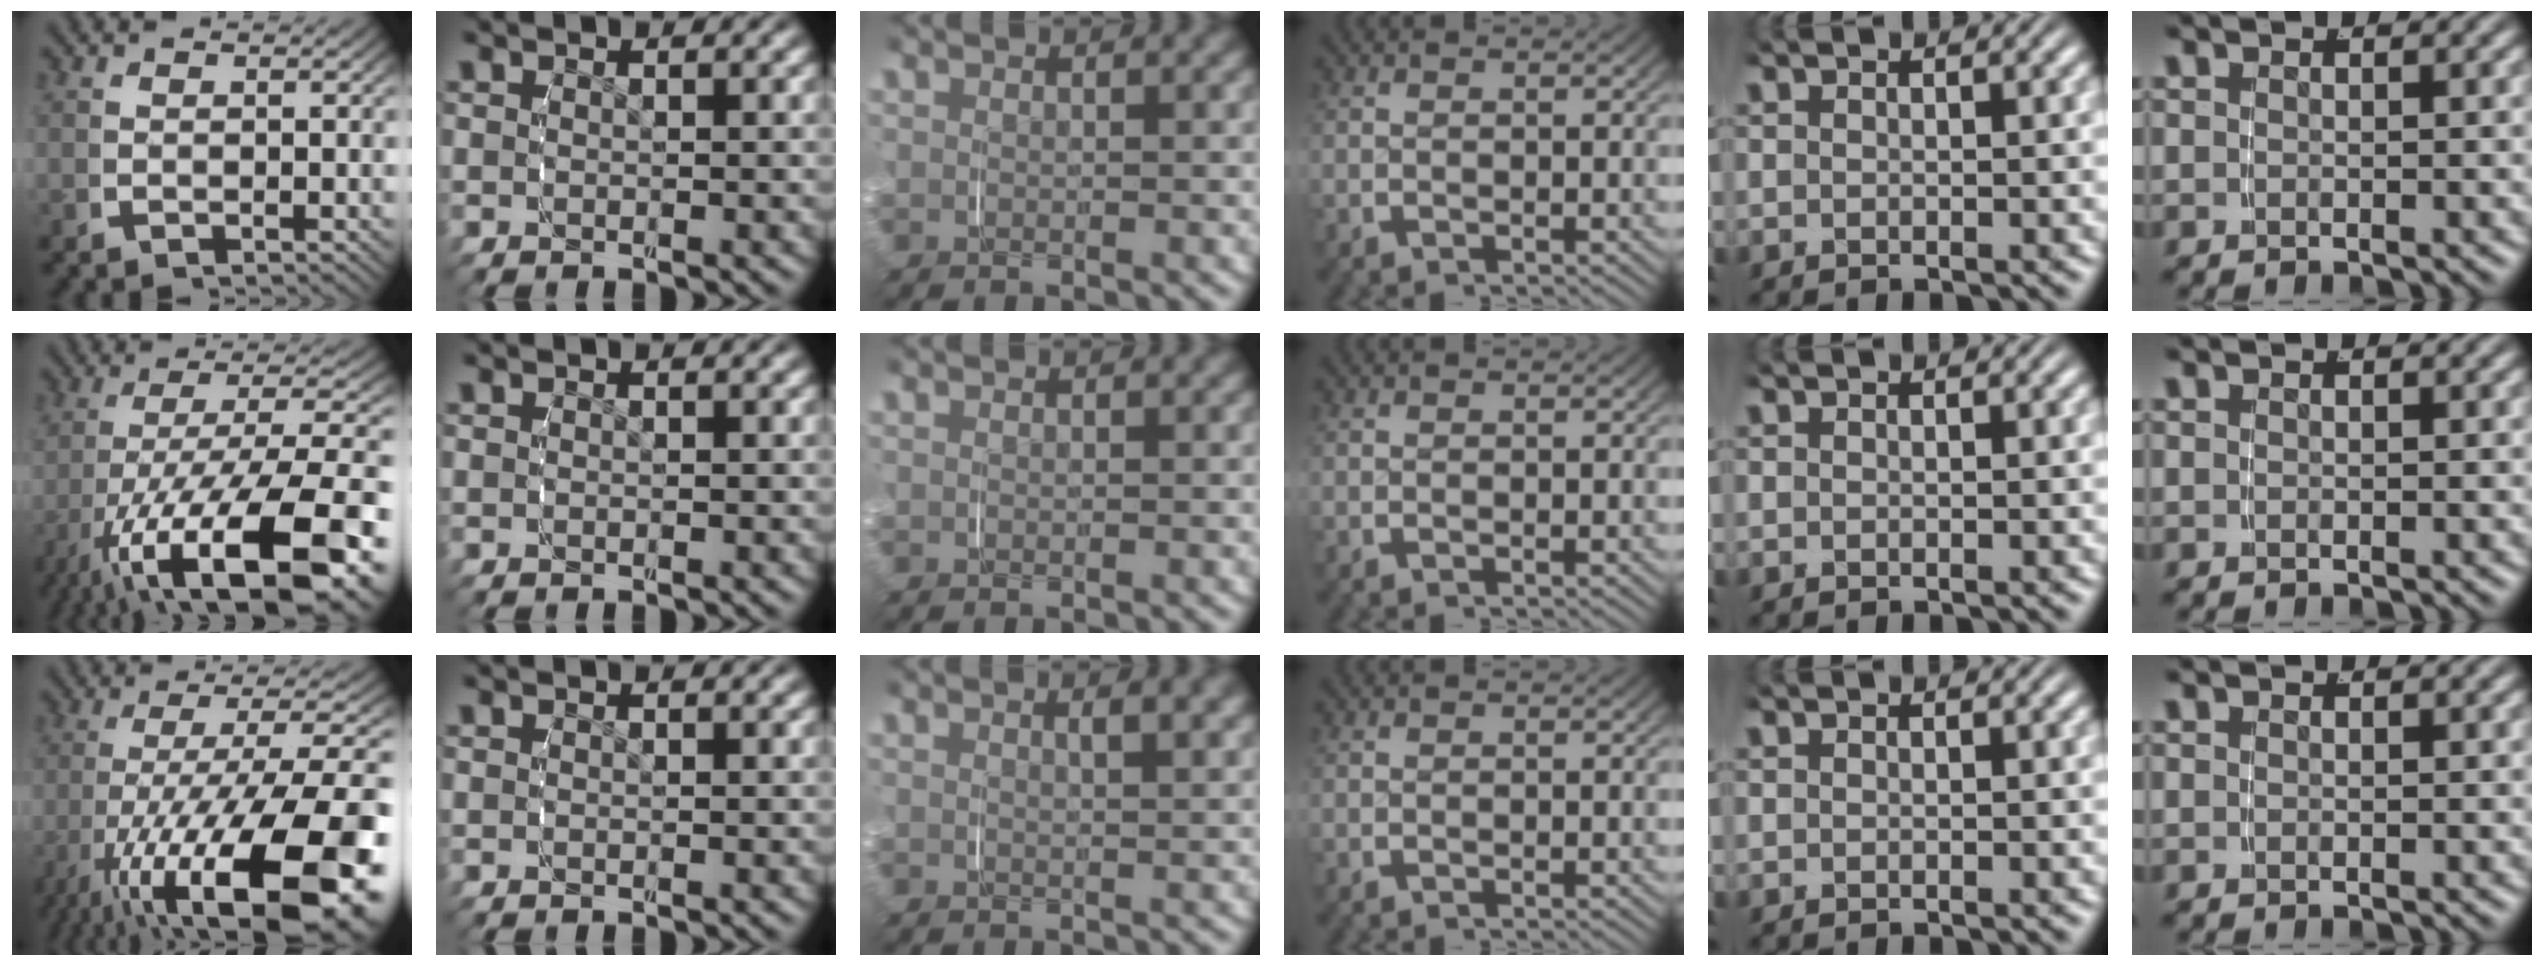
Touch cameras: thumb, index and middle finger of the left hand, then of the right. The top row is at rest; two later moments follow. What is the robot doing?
{"motion": "grasp_and_lifting", "object": "glasses case"}